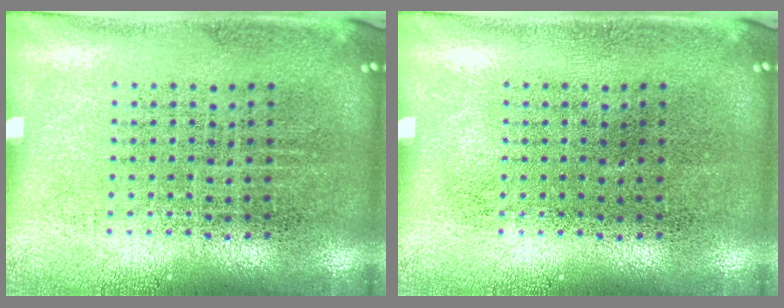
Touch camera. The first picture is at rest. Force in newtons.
{"total": 0.0}